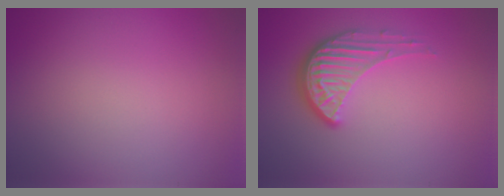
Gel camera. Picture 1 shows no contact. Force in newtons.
{"total": 4.1, "press": 3.0, "slide": 2.7}